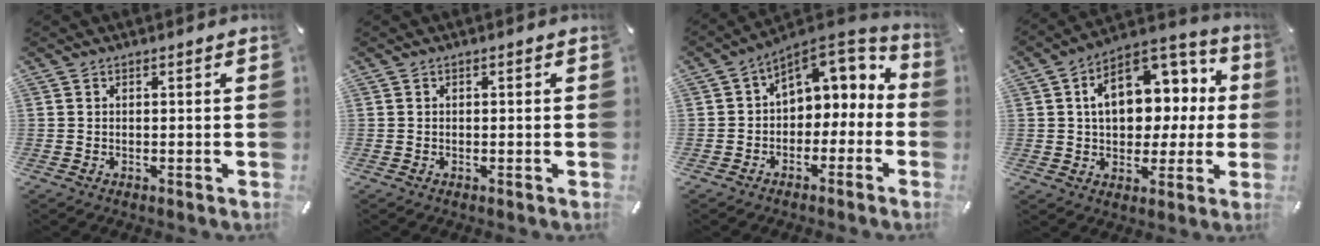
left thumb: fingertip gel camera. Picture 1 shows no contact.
{"total": 0.0}
{"total": 8.1, "force": [2.6, 6.4, 4.2], "torque": [-0.062, -0.019, 0.048]}
{"total": 15.5, "force": [3.3, 11.1, 10.3], "torque": [-0.143, -0.010, 0.062]}